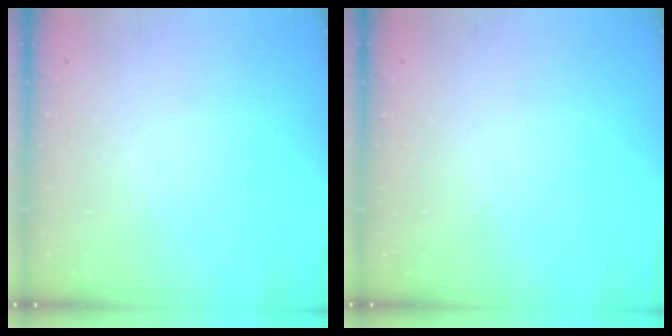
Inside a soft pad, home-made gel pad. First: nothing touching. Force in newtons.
{"total": 0.0}